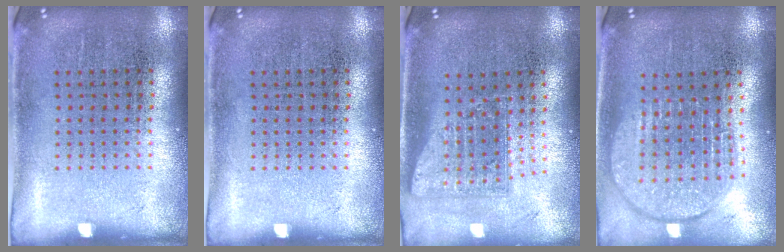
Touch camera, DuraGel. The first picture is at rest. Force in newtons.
{"total": 0.0}
{"total": 1.7, "press": 1.3, "slide": 1.0}
{"total": 1.9, "press": 1.5, "slide": 1.1}